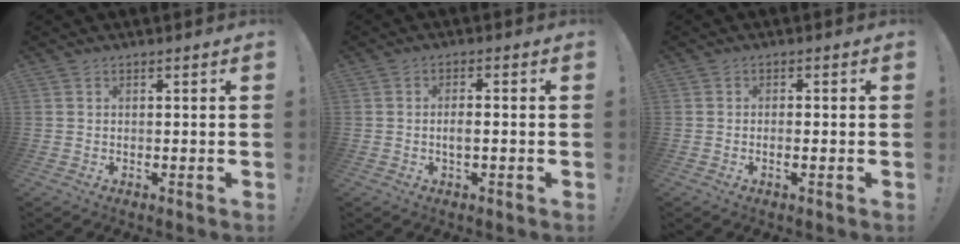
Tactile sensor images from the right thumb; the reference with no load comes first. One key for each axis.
{"total": 2.9, "fx": -0.9, "fy": 0.7, "fz": 2.7, "tx": -0.060, "ty": 0.002, "tz": -0.020}
{"total": 1.8, "fx": -0.7, "fy": 0.2, "fz": 1.7, "tx": -0.027, "ty": 0.001, "tz": -0.014}